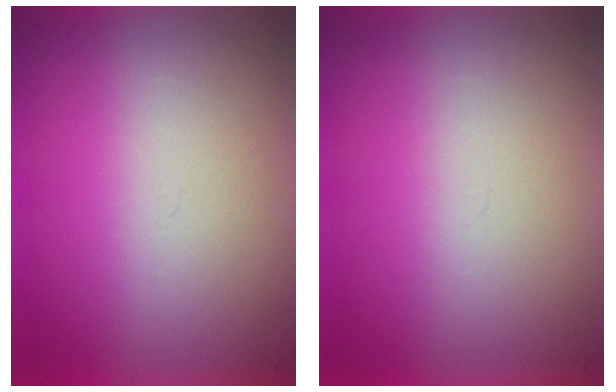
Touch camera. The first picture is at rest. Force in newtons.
{"total": 0.0}